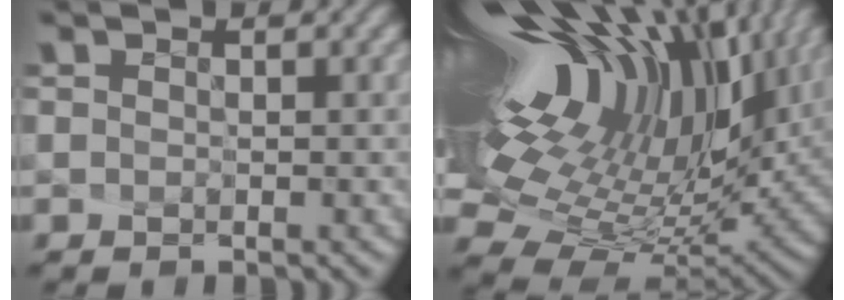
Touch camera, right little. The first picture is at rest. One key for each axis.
{"total": 17.1, "fx": 7.0, "fy": 8.2, "fz": 13.2, "tx": -0.270, "ty": 0.037, "tz": 0.138}